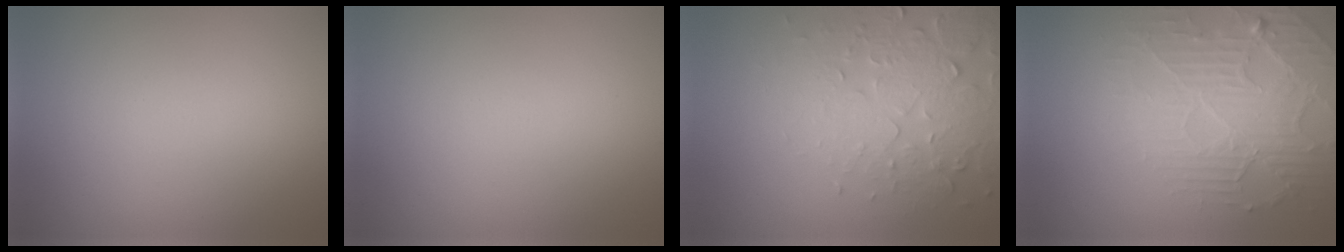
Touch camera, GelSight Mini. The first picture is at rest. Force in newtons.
{"total": 0.0}
{"total": 5.3, "press": 3.9, "slide": 3.6}
{"total": 3.8, "press": 3.4, "slide": 1.6}